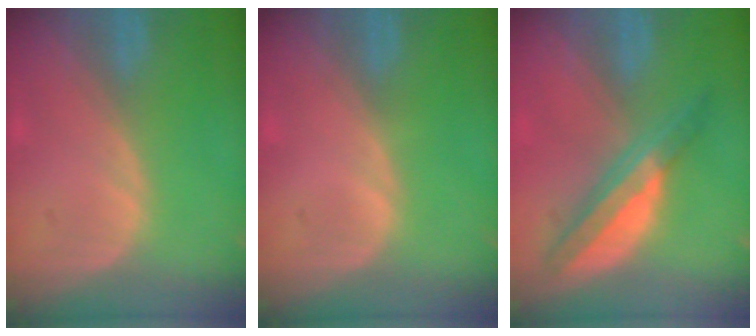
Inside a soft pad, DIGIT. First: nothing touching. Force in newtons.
{"total": 0.0}
{"total": 6.5, "press": 5.7, "slide": 3.1}